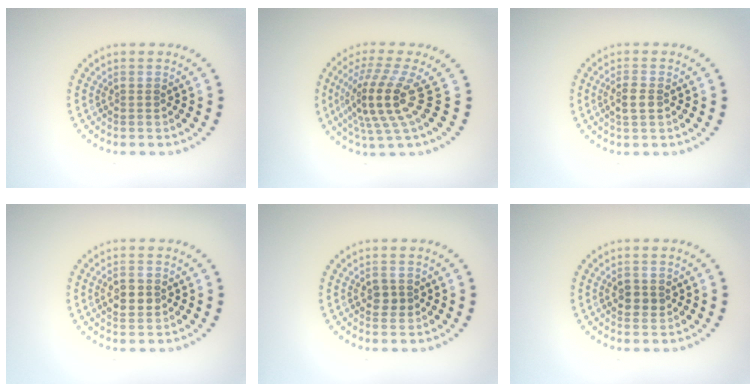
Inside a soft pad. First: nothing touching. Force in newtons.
{"total": 4.7, "press": 3.5, "slide": 3.2}
{"total": 1.8, "press": 1.8, "slide": 0.3}
{"total": 2.2, "press": 2.2, "slide": 0.1}
{"total": 1.5, "press": 1.5, "slide": 0.1}
{"total": 1.7, "press": 1.7, "slide": 0.2}